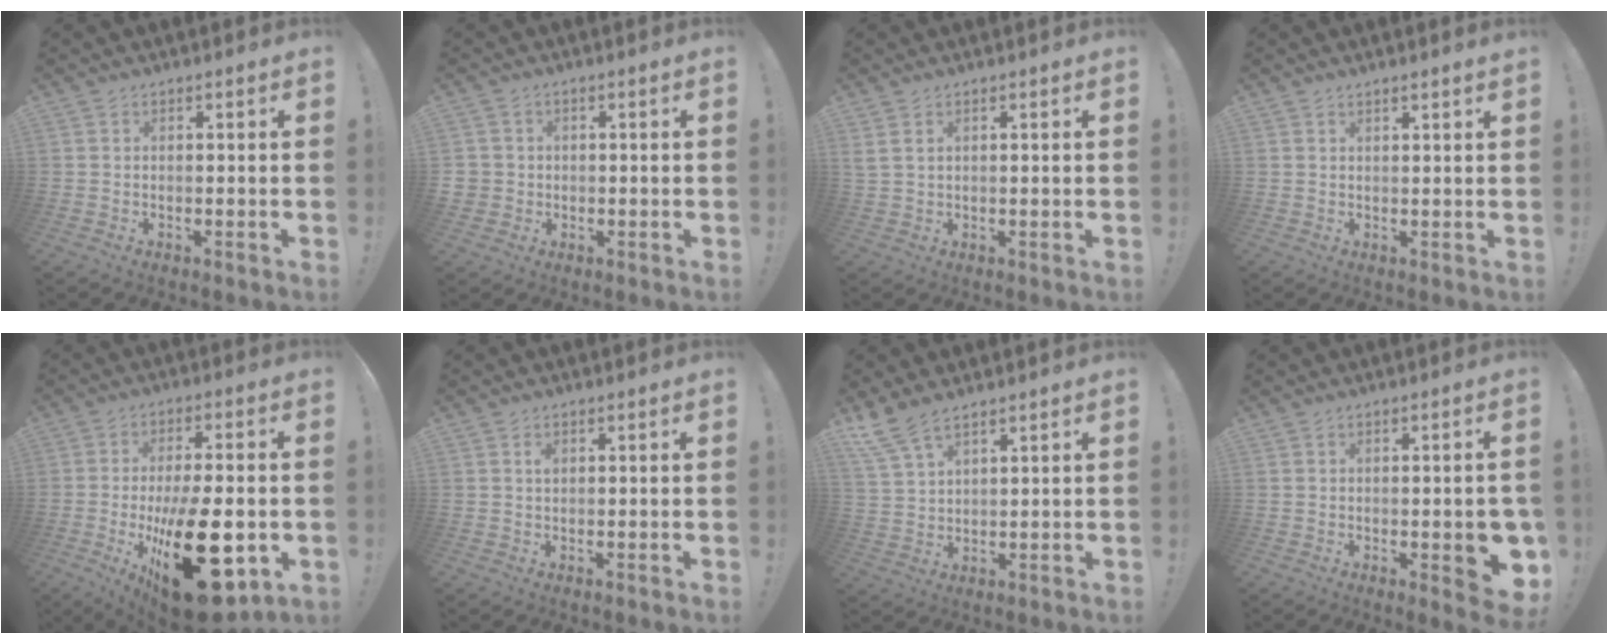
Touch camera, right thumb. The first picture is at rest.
{"total": 3.0, "force": [0.2, 2.9, 0.7], "torque": [-0.010, 0.004, 0.007]}
{"total": 2.6, "force": [1.1, 1.1, 2.0], "torque": [-0.041, 0.002, 0.024]}
{"total": 1.6, "force": [1.3, -0.2, 1.0], "torque": [-0.013, -0.004, 0.021]}
{"total": 27.9, "force": [-6.8, 11.1, 24.7], "torque": [-0.382, 0.019, -0.084]}
{"total": 1.1, "force": [0.4, 0.7, 0.7], "torque": [-0.002, -0.003, 0.005]}
{"total": 7.4, "force": [6.1, 2.4, 3.6], "torque": [-0.074, -0.027, 0.118]}
{"total": 8.1, "force": [-1.4, 2.8, 7.5], "torque": [-0.078, -0.005, -0.013]}